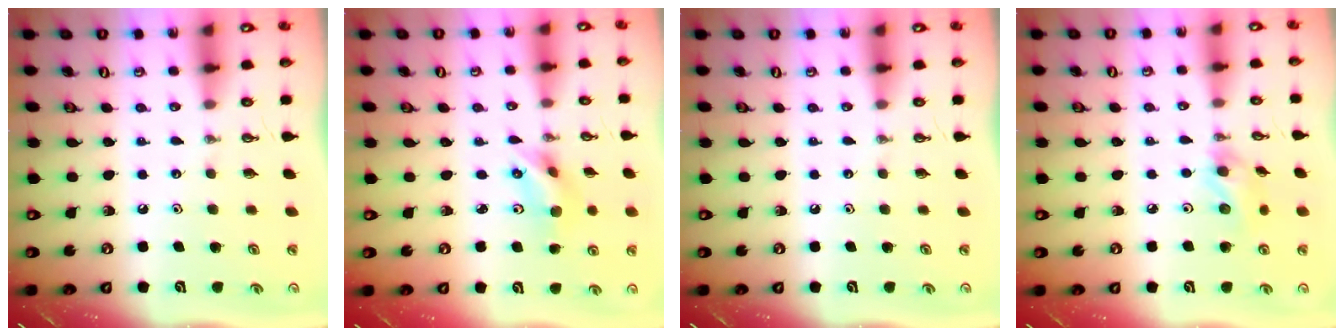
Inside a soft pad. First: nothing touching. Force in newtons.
{"total": 6.3, "press": 5.5, "slide": 3.1}
{"total": 0.0}
{"total": 9.4, "press": 9.3, "slide": 1.1}